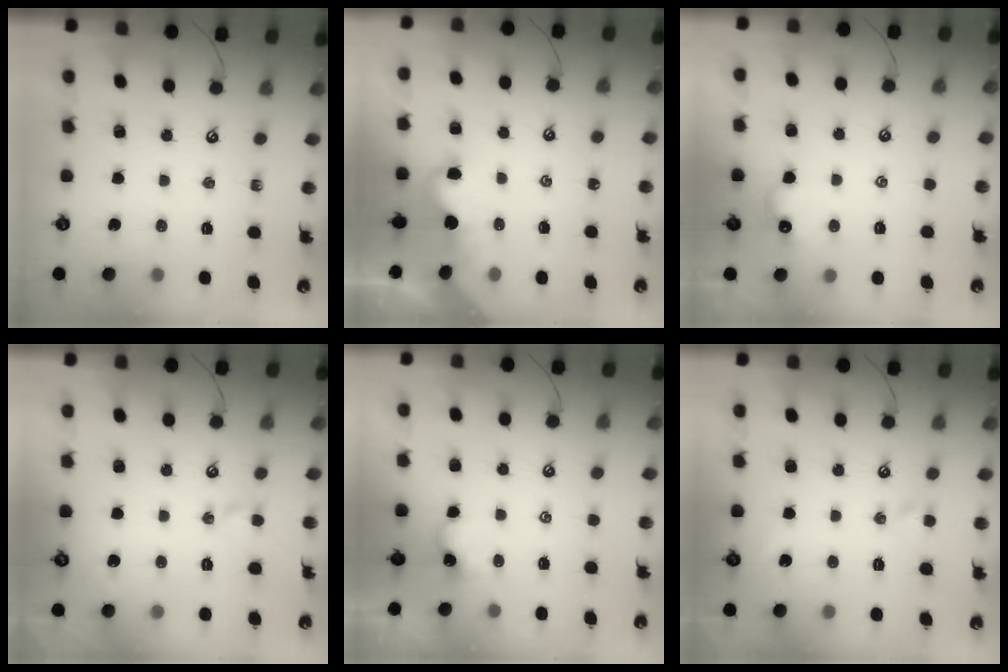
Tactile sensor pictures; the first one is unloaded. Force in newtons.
{"total": 1.8, "press": 1.8, "slide": 0.3}
{"total": 1.7, "press": 1.6, "slide": 0.7}
{"total": 0.7, "press": 0.6, "slide": 0.3}
{"total": 0.6, "press": 0.5, "slide": 0.3}
{"total": 2.3, "press": 2.2, "slide": 0.6}